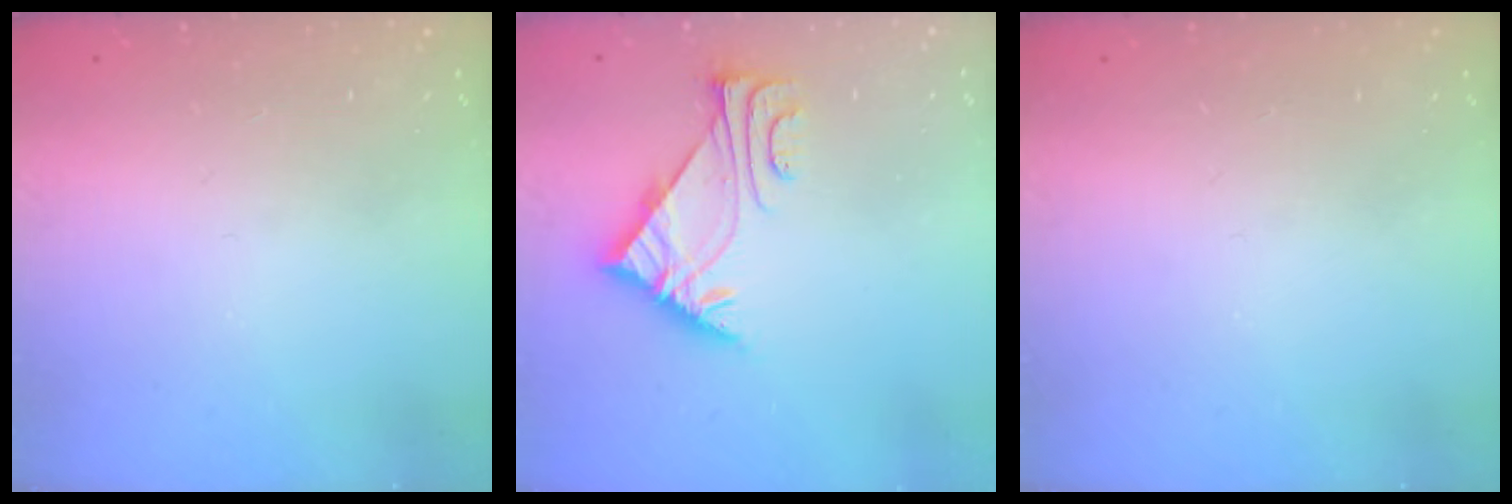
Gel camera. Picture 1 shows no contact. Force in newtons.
{"total": 6.0, "press": 5.9, "slide": 0.8}
{"total": 0.0}